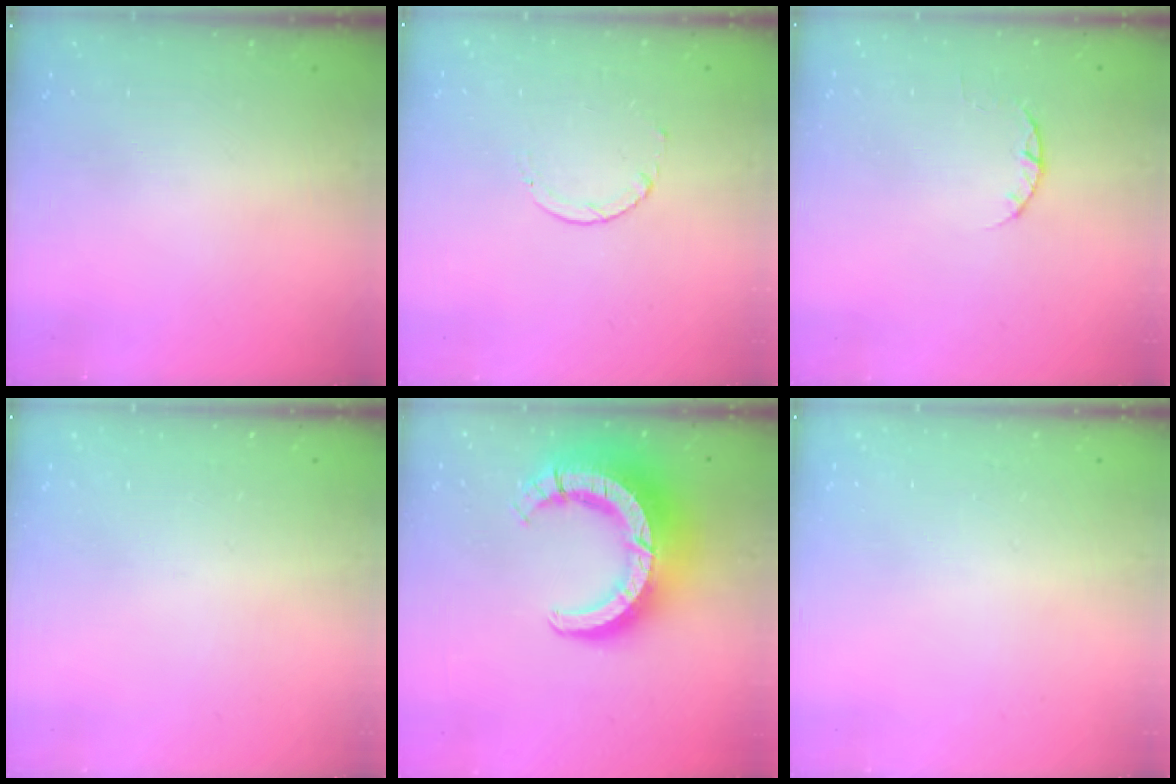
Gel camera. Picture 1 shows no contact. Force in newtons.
{"total": 1.7, "press": 1.7, "slide": 0.2}
{"total": 2.4, "press": 2.4, "slide": 0.4}
{"total": 2.4, "press": 2.4, "slide": 0.2}
{"total": 18.5, "press": 18.4, "slide": 1.8}
{"total": 2.7, "press": 2.7, "slide": 0.2}